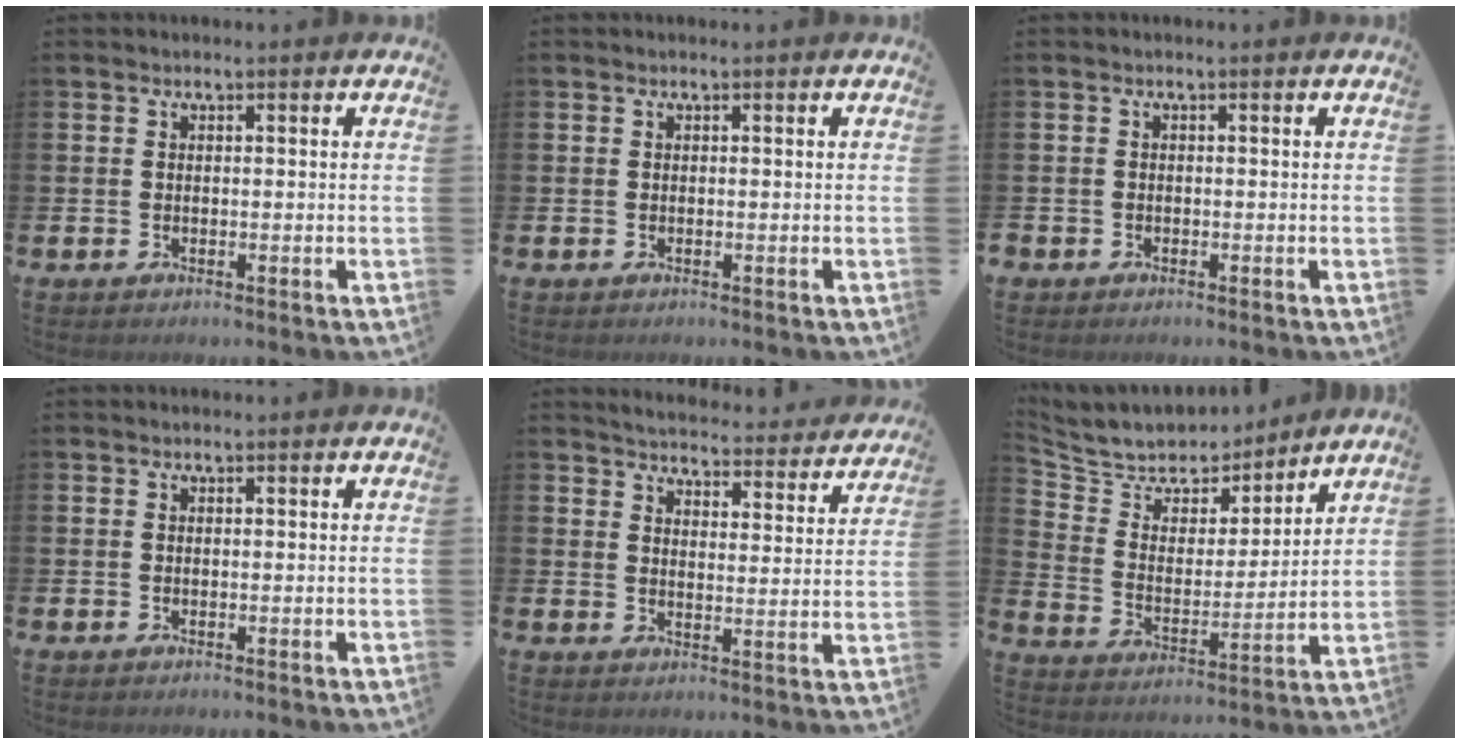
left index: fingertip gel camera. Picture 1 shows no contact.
{"total": 0.0}
{"total": 1.0, "force": [-0.7, 0.6, 0.0], "torque": [-0.009, 0.006, -0.016]}
{"total": 0.0}
{"total": 4.5, "force": [4.5, 0.5, 0.4], "torque": [-0.023, -0.040, 0.075]}
{"total": 7.5, "force": [7.0, 2.8, 0.4], "torque": [-0.058, -0.051, 0.125]}